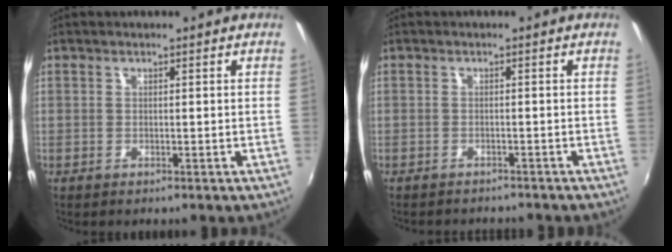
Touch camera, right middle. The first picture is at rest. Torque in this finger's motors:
{"motor_torque": [0.60, -1.54, 0.05, 0.03]}